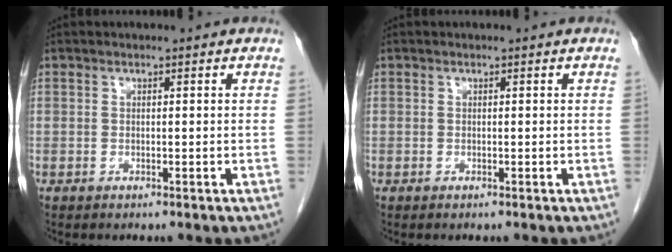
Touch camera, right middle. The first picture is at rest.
{"total": 0.0}